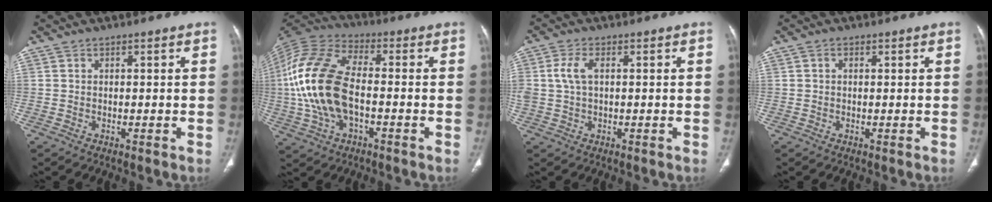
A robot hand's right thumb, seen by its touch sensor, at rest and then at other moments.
{"total": 17.6, "force": [-1.8, 9.4, 14.8], "torque": [-0.320, 0.025, -0.035]}
{"total": 4.8, "force": [0.8, 2.5, 4.0], "torque": [-0.099, 0.008, 0.014]}
{"total": 0.8, "force": [0.2, 0.5, 0.5], "torque": [-0.008, 0.003, 0.003]}